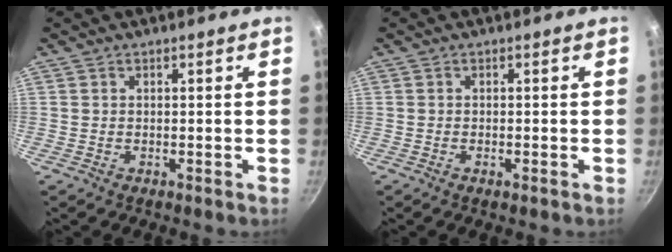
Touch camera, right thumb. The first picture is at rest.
{"total": 0.9, "force": [-0.4, 0.2, 0.8], "torque": [-0.016, 0.002, -0.009]}